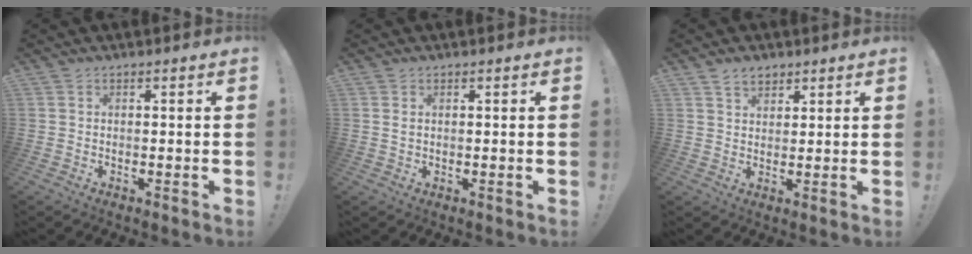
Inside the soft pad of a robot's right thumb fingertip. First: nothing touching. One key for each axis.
{"total": 1.0, "fx": 0.4, "fy": 0.5, "fz": 0.7, "tx": -0.013, "ty": 0.002, "tz": 0.007}
{"total": 4.6, "fx": 3.3, "fy": 2.9, "fz": 1.5, "tx": -0.022, "ty": -0.013, "tz": 0.060}